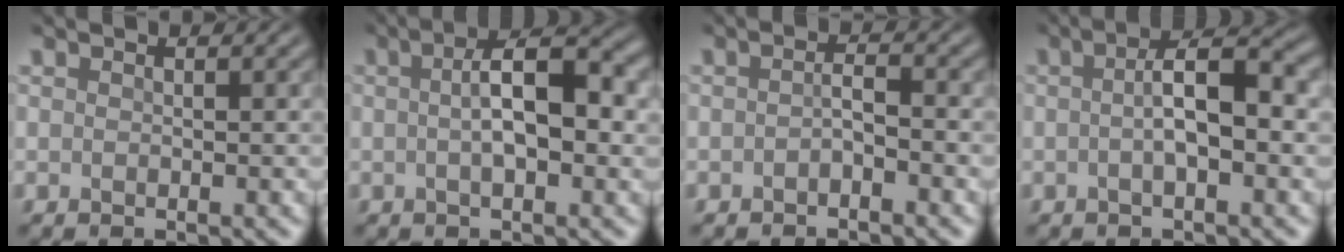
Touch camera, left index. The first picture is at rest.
{"total": 6.5, "force": [0.6, 2.4, 6.0], "torque": [-0.093, 0.009, 0.004]}
{"total": 1.3, "force": [-0.7, 0.4, 1.1], "torque": [-0.021, 0.003, -0.014]}
{"total": 5.0, "force": [0.0, 1.4, 4.8], "torque": [-0.084, 0.010, -0.003]}